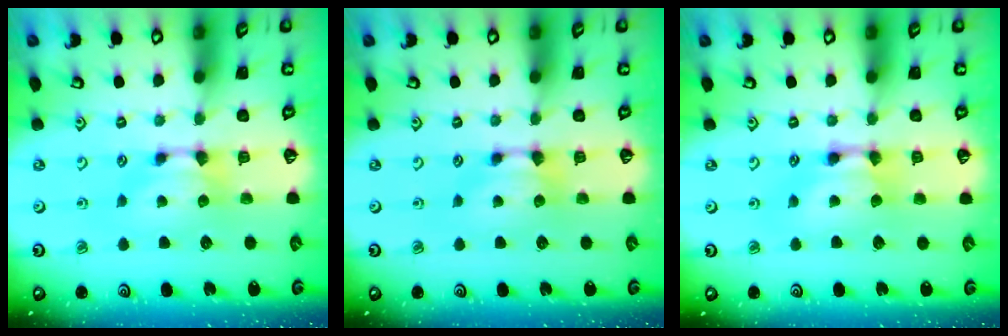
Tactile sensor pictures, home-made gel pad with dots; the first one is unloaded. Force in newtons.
{"total": 0.0}
{"total": 1.7, "press": 1.7, "slide": 0.1}